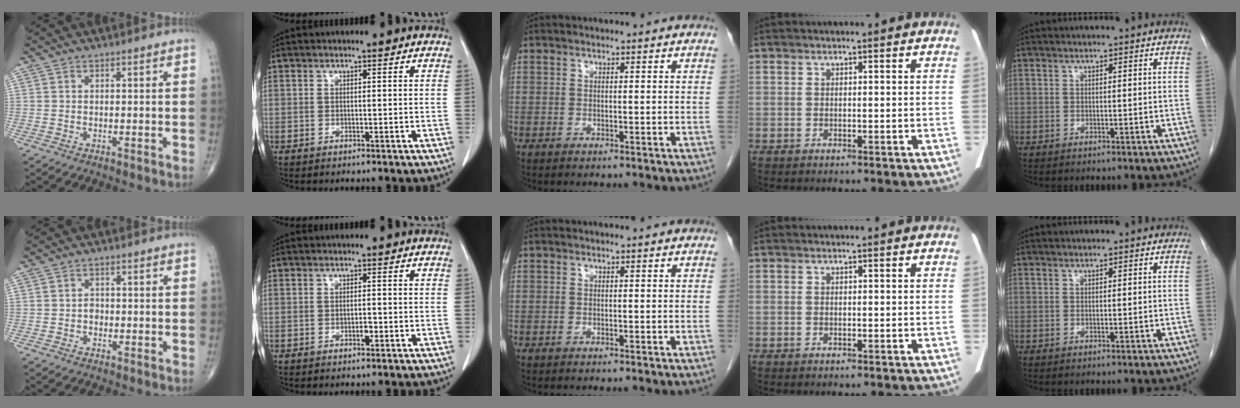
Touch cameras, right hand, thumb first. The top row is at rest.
{"thumb": {"total": 1.2, "force": [-0.4, 1.0, 0.6], "torque": [0.001, 0.006, -0.009]}, "index": {"total": 1.0, "force": [-0.5, 0.3, 0.8], "torque": [-0.017, 0.000, -0.008]}}